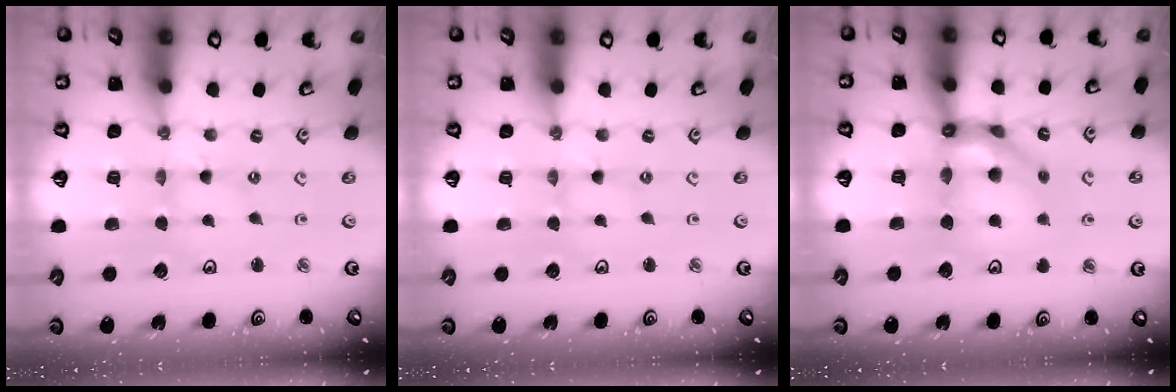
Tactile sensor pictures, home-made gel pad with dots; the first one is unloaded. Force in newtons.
{"total": 0.0}
{"total": 13.2, "press": 13.0, "slide": 2.0}